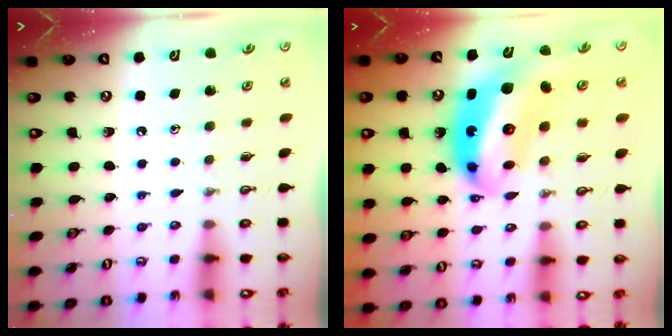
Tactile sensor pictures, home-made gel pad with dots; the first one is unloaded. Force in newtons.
{"total": 15.5, "press": 15.4, "slide": 1.5}